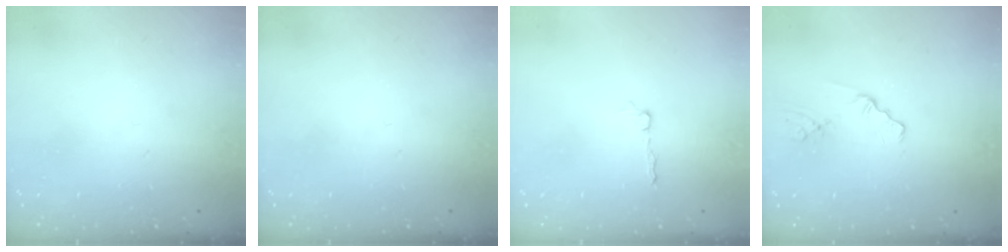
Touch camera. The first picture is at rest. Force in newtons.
{"total": 0.0}
{"total": 4.3, "press": 4.3, "slide": 0.3}
{"total": 1.2, "press": 1.2, "slide": 0.2}